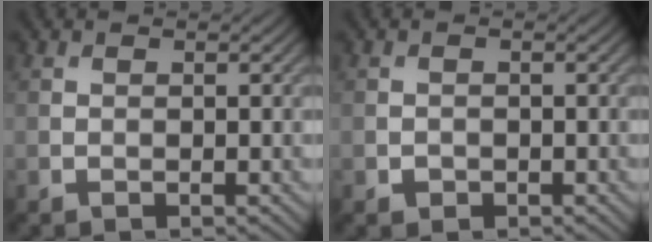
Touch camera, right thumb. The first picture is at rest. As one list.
[{"total": 0.9, "force": [-0.5, 0.7, 0.2], "torque": [0.000, -0.002, -0.011]}]